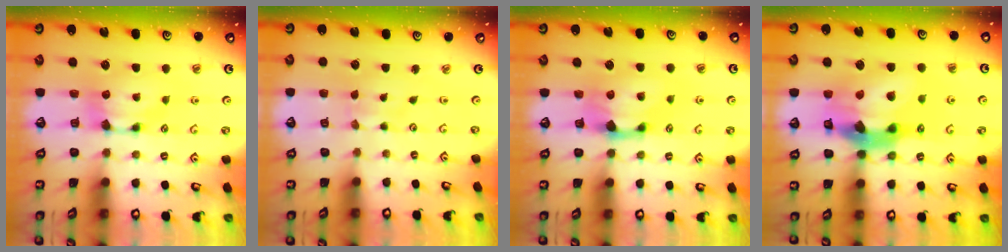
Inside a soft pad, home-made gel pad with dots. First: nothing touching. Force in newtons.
{"total": 3.3, "press": 3.3, "slide": 0.2}
{"total": 1.4, "press": 0.9, "slide": 1.1}
{"total": 12.6, "press": 12.2, "slide": 3.0}